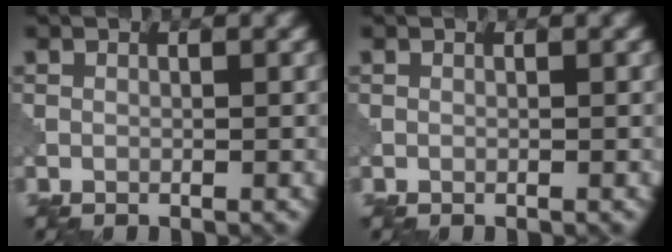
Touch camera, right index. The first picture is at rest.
{"total": 0.0}